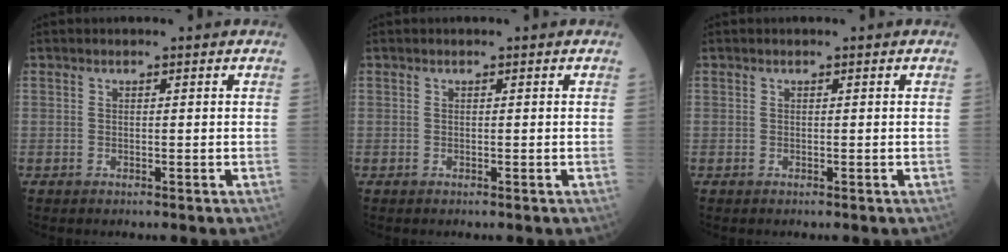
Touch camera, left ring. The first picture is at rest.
{"total": 0.0}
{"total": 0.0}